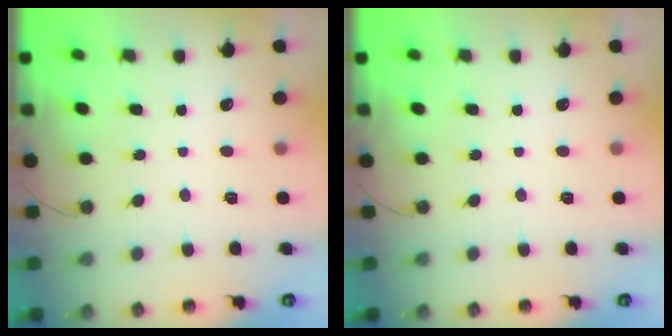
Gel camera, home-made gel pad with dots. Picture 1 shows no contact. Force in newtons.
{"total": 0.0}